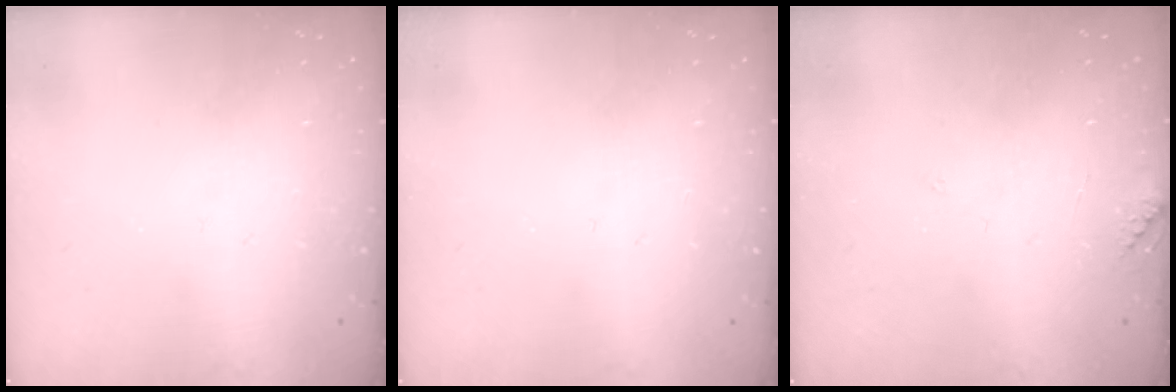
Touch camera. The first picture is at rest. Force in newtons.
{"total": 0.0}
{"total": 5.5, "press": 5.5, "slide": 0.7}